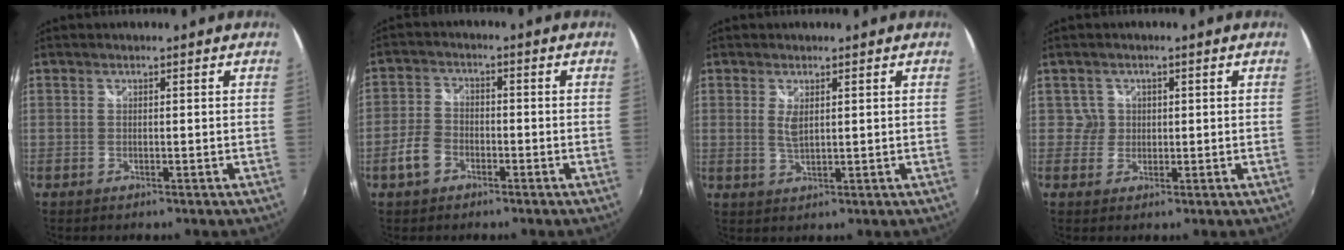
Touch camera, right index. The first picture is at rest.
{"total": 5.4, "force": [-2.7, 3.8, 2.7], "torque": [-0.065, 0.009, -0.051]}
{"total": 2.7, "force": [0.7, 1.1, 2.4], "torque": [-0.043, -0.005, 0.013]}
{"total": 2.2, "force": [0.4, 2.1, -0.3], "torque": [0.014, 0.014, 0.009]}